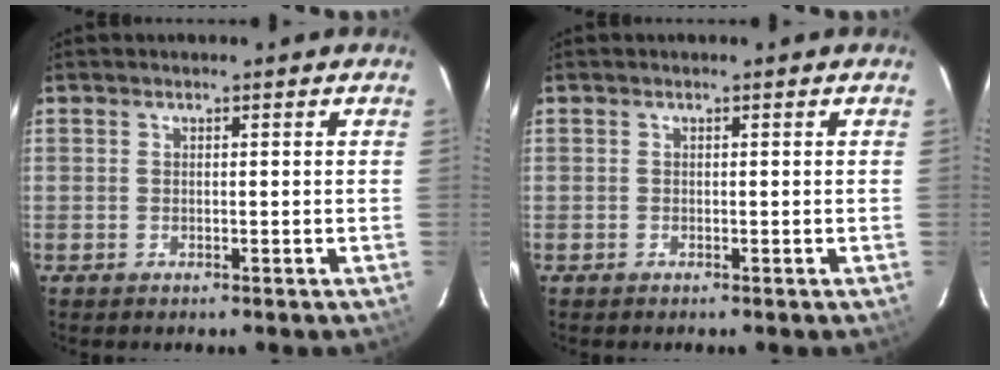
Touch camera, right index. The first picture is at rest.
{"total": 0.0}